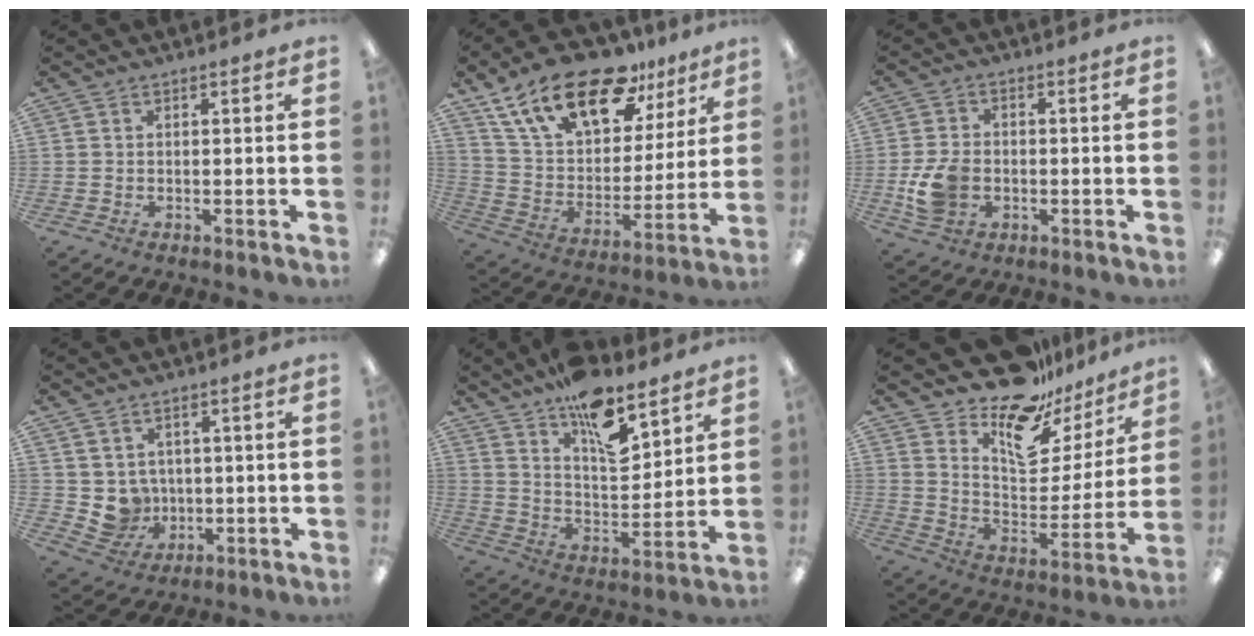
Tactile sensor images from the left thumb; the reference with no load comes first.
{"total": 21.5, "force": [14.7, 10.0, 12.1], "torque": [-0.210, -0.082, 0.262]}
{"total": 8.6, "force": [-1.9, 6.5, 5.2], "torque": [-0.103, 0.012, -0.032]}
{"total": 6.2, "force": [1.5, 6.0, 0.6], "torque": [-0.024, -0.008, 0.037]}
{"total": 14.7, "force": [10.4, 6.1, 8.5], "torque": [-0.119, -0.068, 0.178]}
{"total": 16.1, "force": [13.2, 6.7, 6.4], "torque": [-0.109, -0.110, 0.229]}